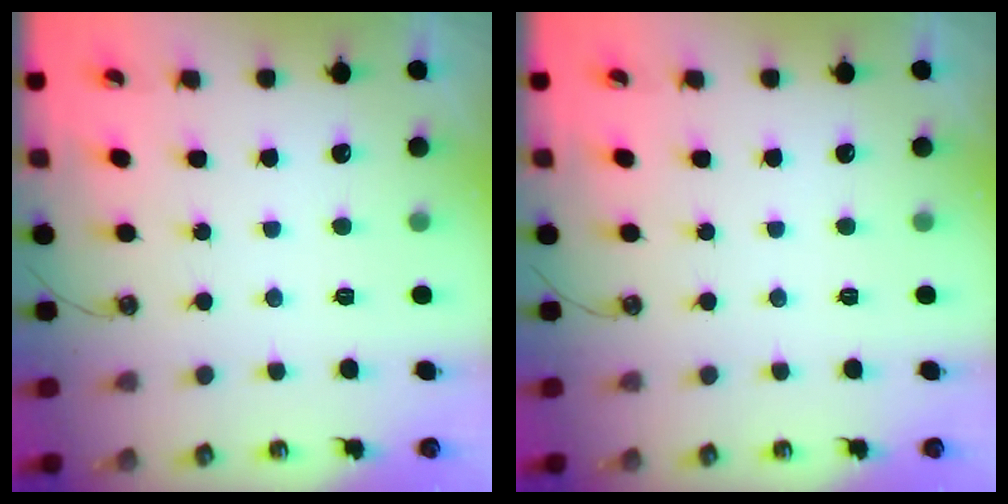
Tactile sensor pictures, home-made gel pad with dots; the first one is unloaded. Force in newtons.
{"total": 0.0}